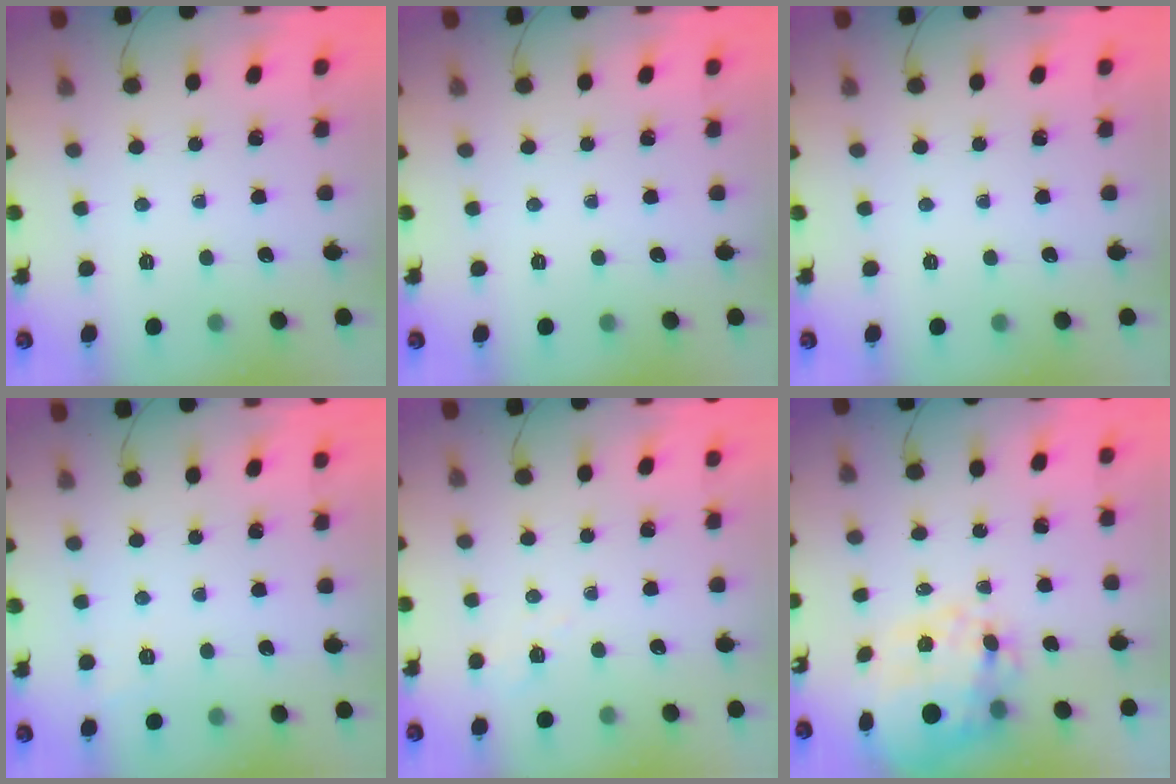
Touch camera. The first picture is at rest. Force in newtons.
{"total": 0.0}
{"total": 0.0}
{"total": 1.6, "press": 0.2, "slide": 1.6}
{"total": 4.1, "press": 3.8, "slide": 1.4}
{"total": 6.2, "press": 5.3, "slide": 3.2}